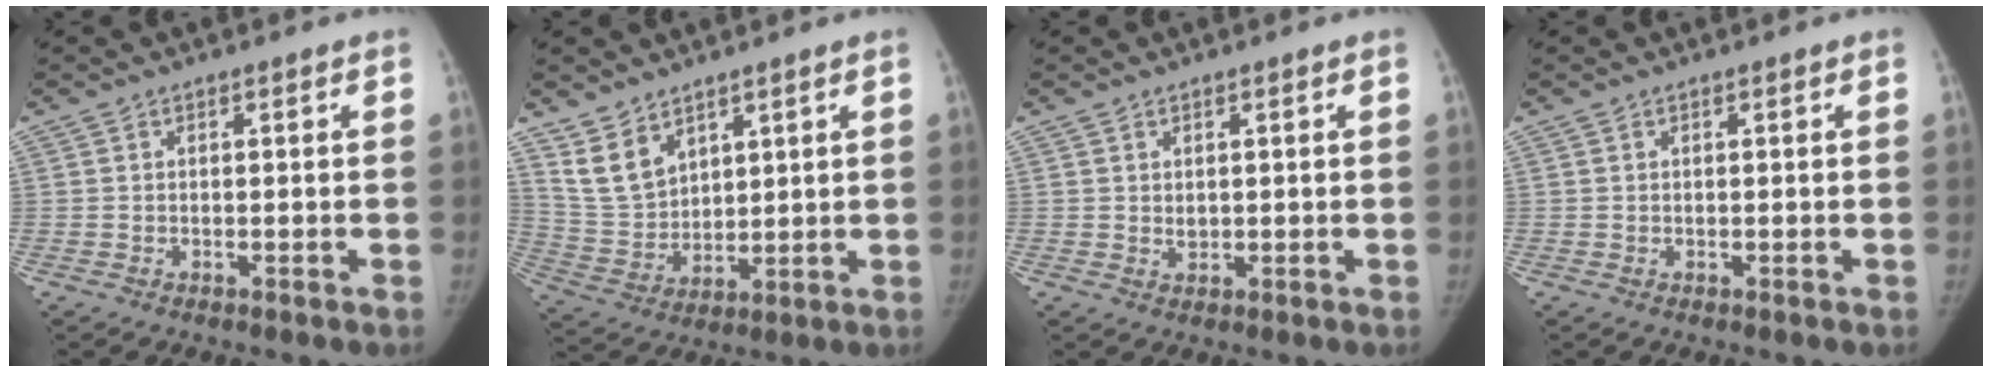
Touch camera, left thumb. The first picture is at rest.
{"total": 8.5, "force": [5.9, 5.1, 3.3], "torque": [-0.047, -0.035, 0.137]}
{"total": 1.3, "force": [0.4, 1.0, 0.8], "torque": [-0.008, -0.005, 0.010]}
{"total": 0.0}